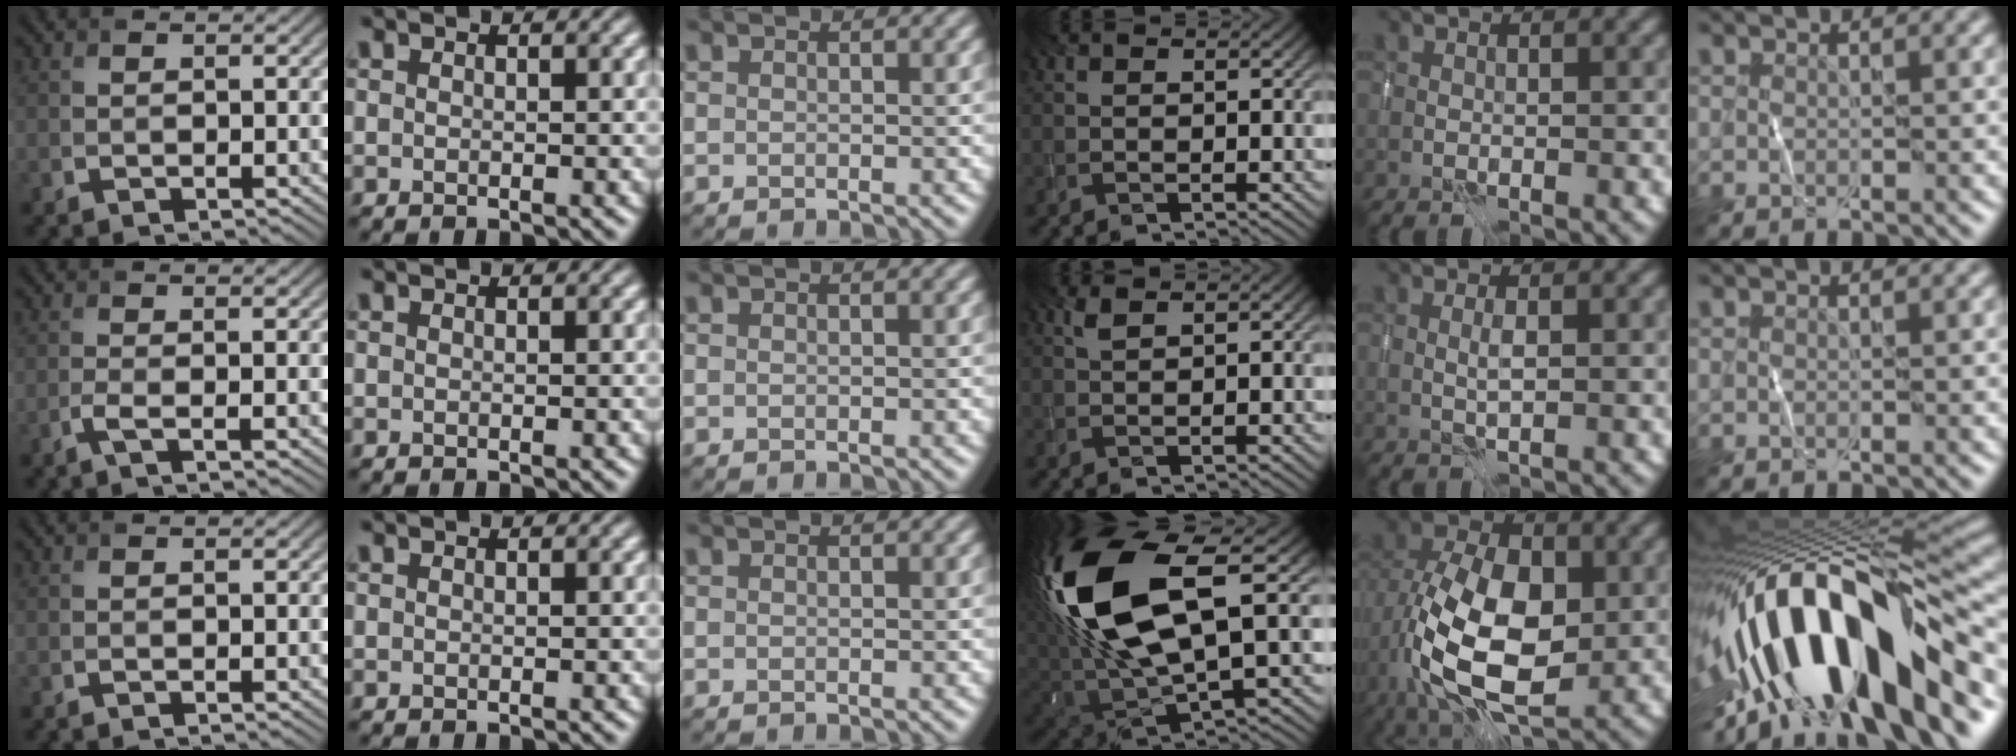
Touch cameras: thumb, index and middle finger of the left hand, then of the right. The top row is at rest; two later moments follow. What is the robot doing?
{"motion": "wipe", "object": "whiteboard"}